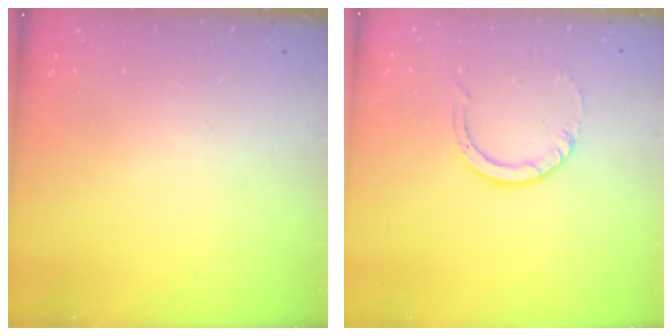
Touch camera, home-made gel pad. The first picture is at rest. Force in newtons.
{"total": 5.1, "press": 5.1, "slide": 0.3}